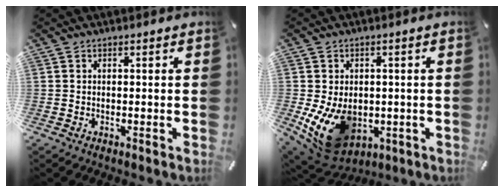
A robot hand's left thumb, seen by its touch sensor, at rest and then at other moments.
{"total": 12.6, "force": [-2.8, 9.5, 7.8], "torque": [-0.153, 0.001, -0.045]}